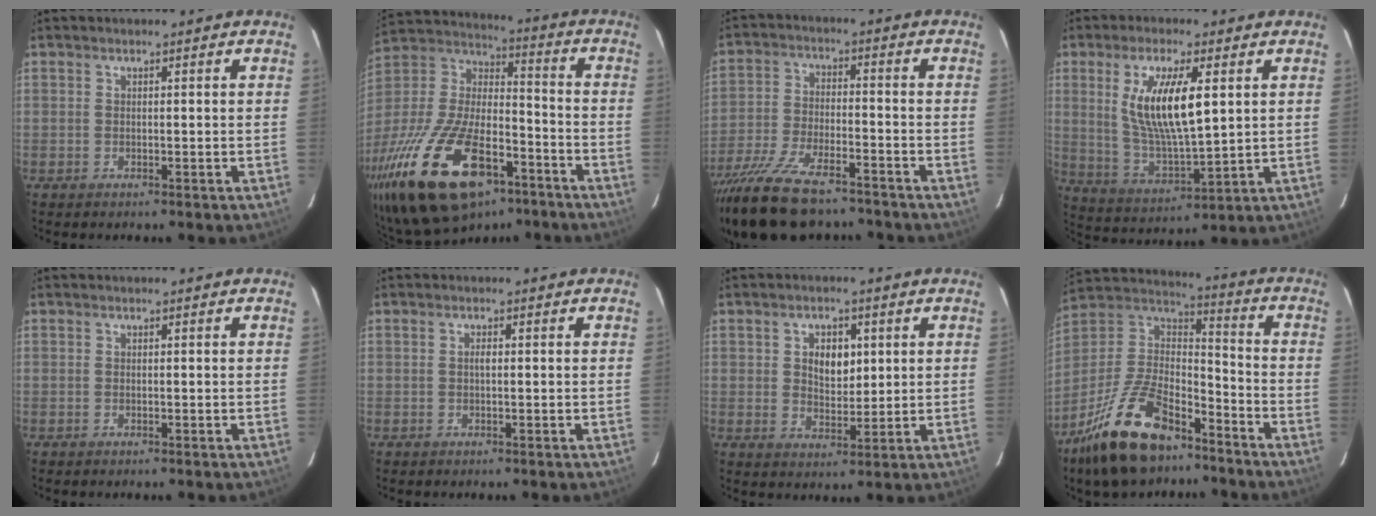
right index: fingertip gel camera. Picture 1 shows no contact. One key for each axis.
{"total": 30.5, "fx": -17.7, "fy": 13.7, "fz": 20.7, "tx": -0.420, "ty": -0.026, "tz": -0.291}
{"total": 17.9, "fx": -14.3, "fy": 5.8, "fz": 9.0, "tx": -0.193, "ty": -0.035, "tz": -0.246}
{"total": 13.8, "fx": 3.7, "fy": 3.9, "fz": 12.7, "tx": -0.241, "ty": -0.007, "tz": 0.081}
{"total": 0.0}
{"total": 0.8, "fx": 0.0, "fy": 0.3, "fz": 0.8, "tx": -0.015, "ty": 0.003, "tz": -0.001}
{"total": 5.7, "fx": 1.5, "fy": 3.8, "fz": 4.1, "tx": -0.064, "ty": 0.006, "tz": 0.030}
{"total": 21.0, "fx": -14.0, "fy": 9.3, "fz": 12.6, "tx": -0.268, "ty": -0.001, "tz": -0.246}